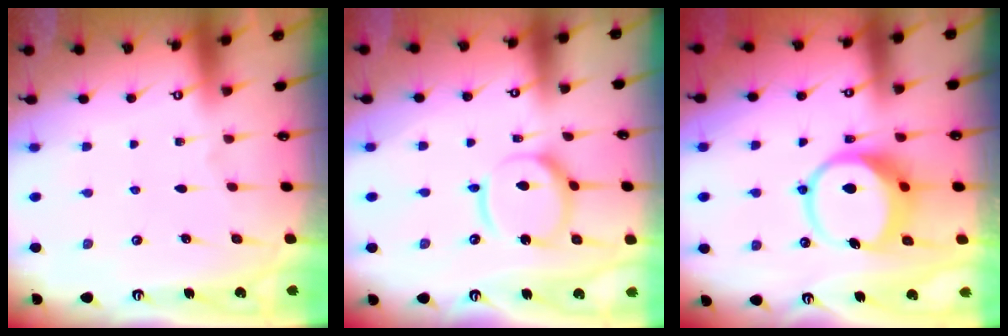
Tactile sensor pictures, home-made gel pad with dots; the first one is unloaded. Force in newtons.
{"total": 11.1, "press": 11.1, "slide": 1.1}
{"total": 9.3, "press": 9.2, "slide": 1.3}